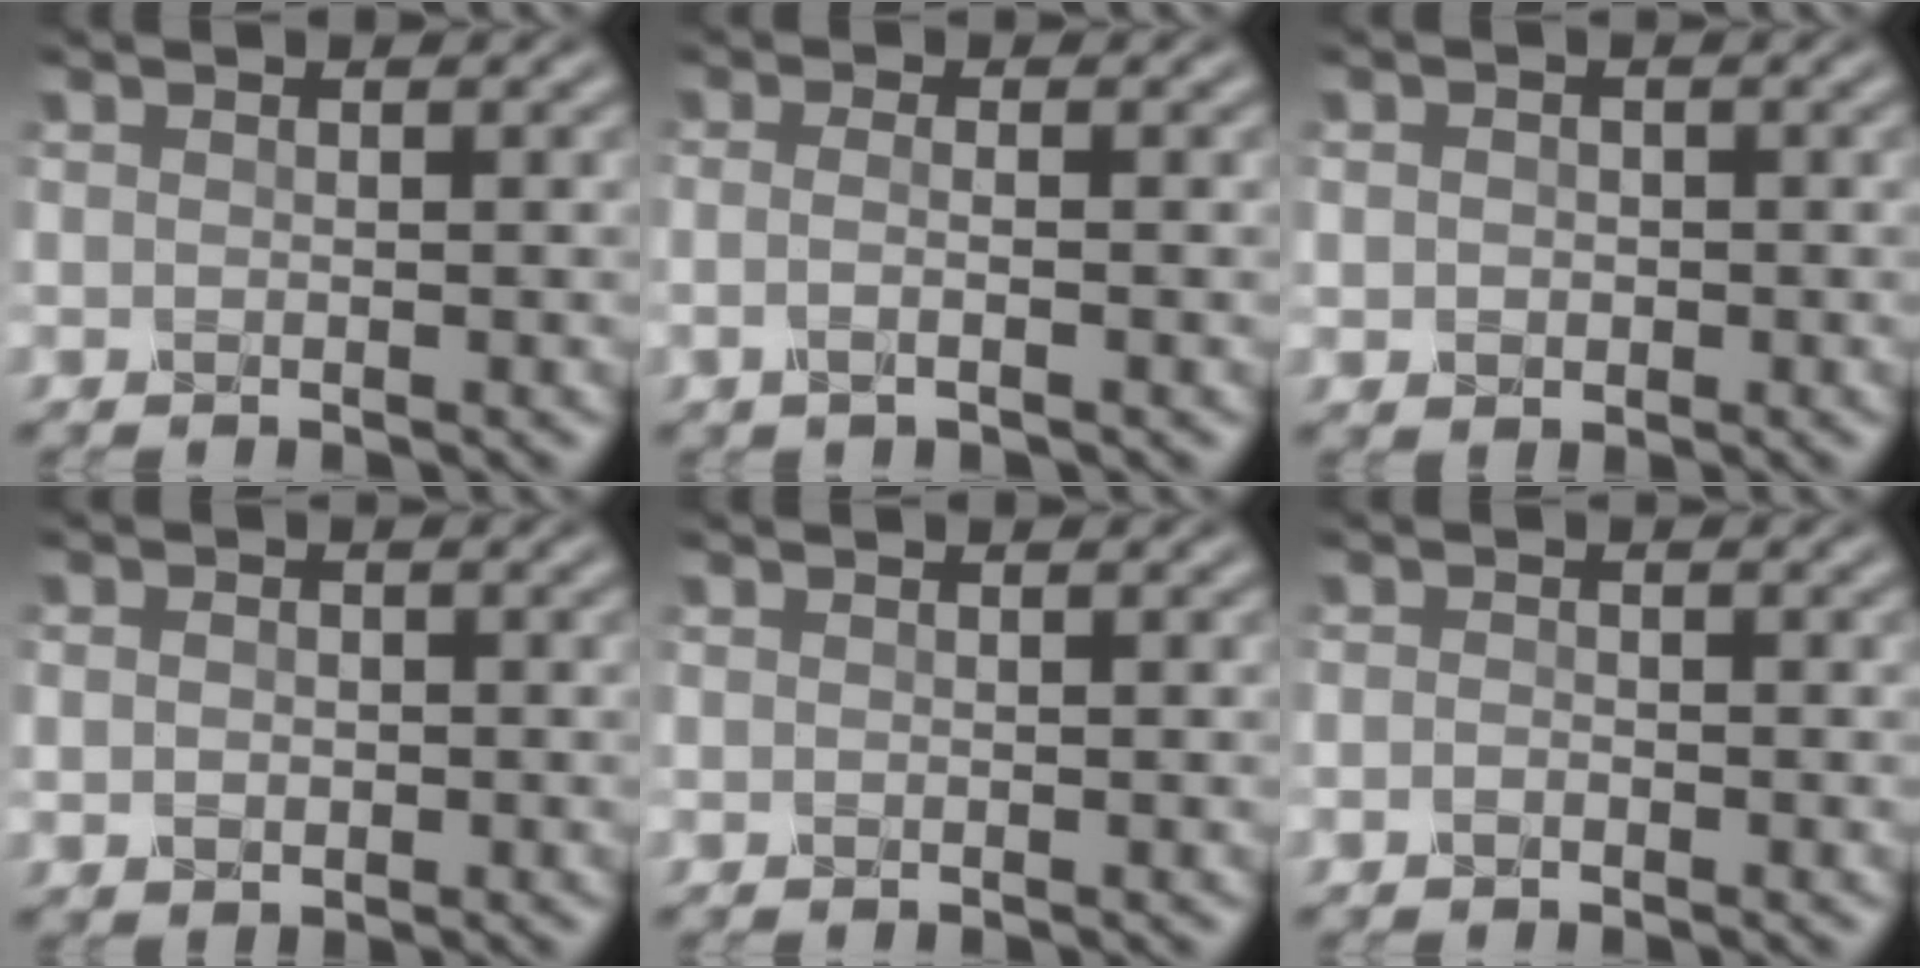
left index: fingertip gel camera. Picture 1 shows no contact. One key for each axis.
{"total": 2.1, "fx": -0.3, "fy": 0.9, "fz": 1.9, "tx": -0.026, "ty": -0.004, "tz": -0.017}
{"total": 1.4, "fx": 0.0, "fy": 1.3, "fz": 0.5, "tx": -0.006, "ty": -0.004, "tz": -0.001}
{"total": 1.6, "fx": 0.0, "fy": 1.3, "fz": 0.9, "tx": -0.016, "ty": -0.001, "tz": 0.000}
{"total": 0.0}
{"total": 0.7, "fx": -0.4, "fy": 0.4, "fz": 0.4, "tx": -0.009, "ty": -0.002, "tz": -0.010}